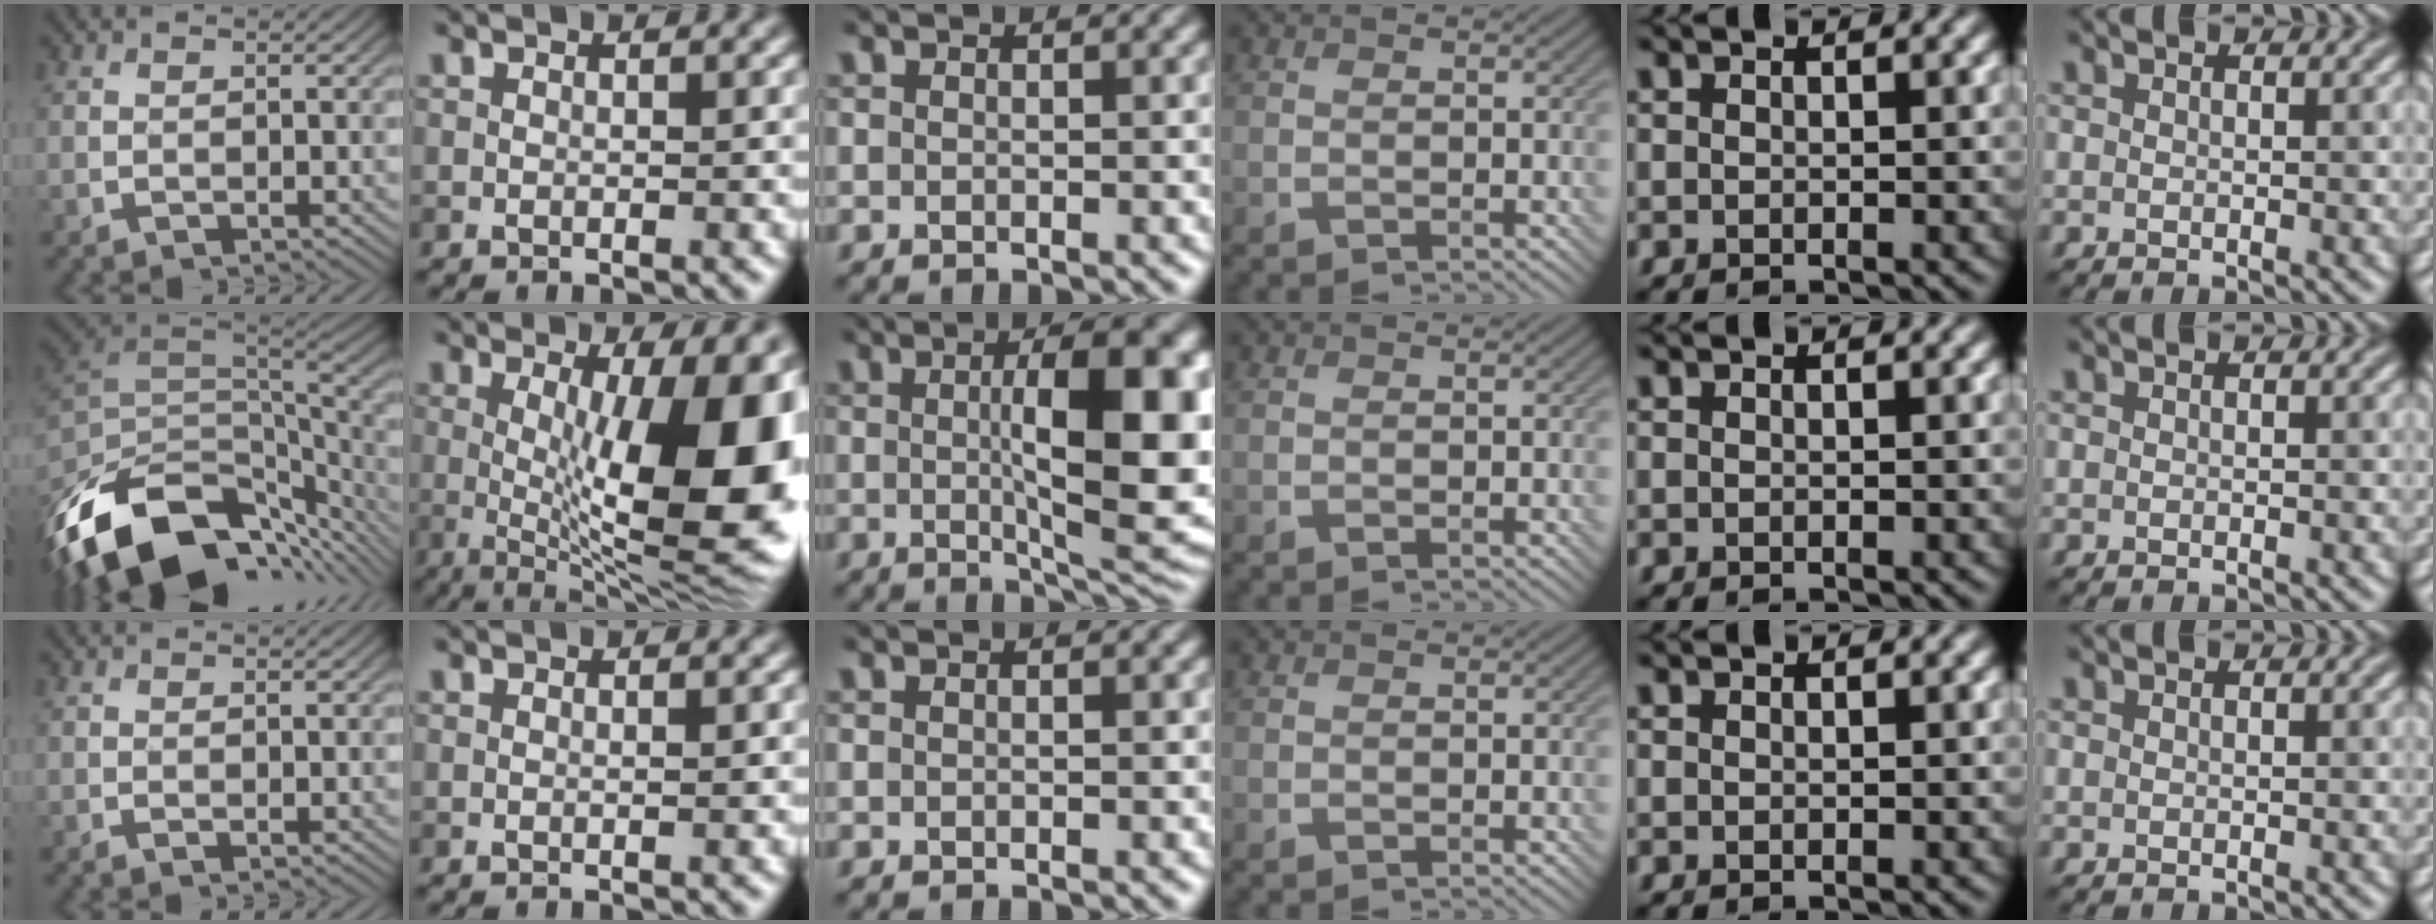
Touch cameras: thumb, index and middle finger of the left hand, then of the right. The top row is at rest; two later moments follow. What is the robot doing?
{"motion": "insert", "object": "bottle cap"}